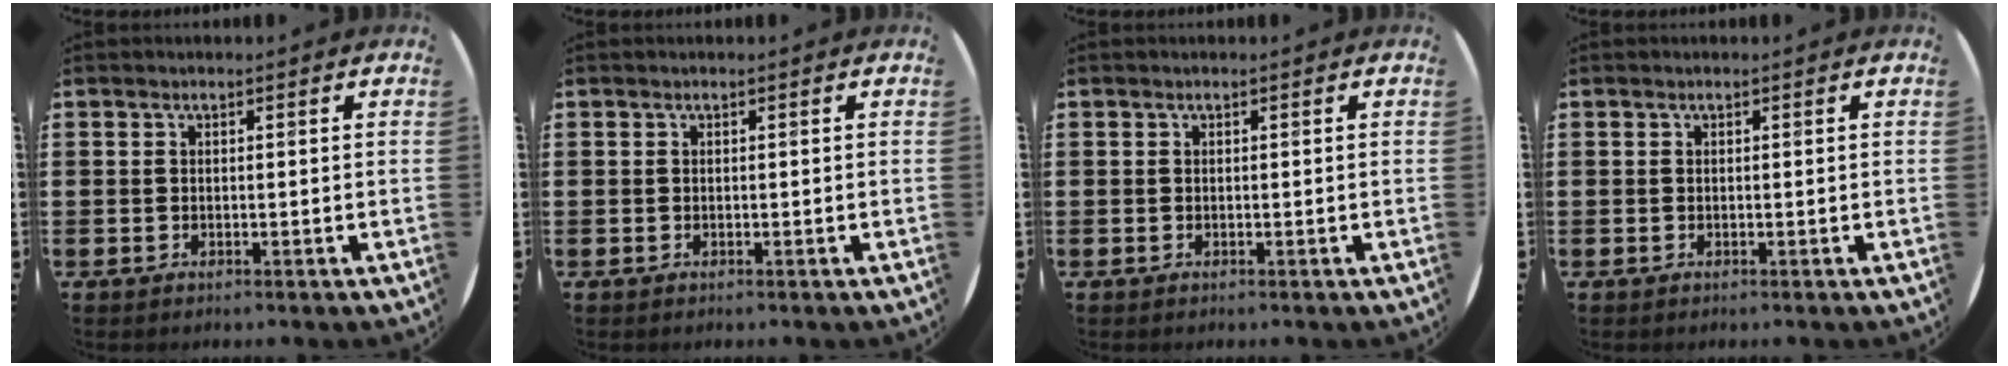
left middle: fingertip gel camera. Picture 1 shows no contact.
{"total": 0.0}
{"total": 0.0}
{"total": 0.0}